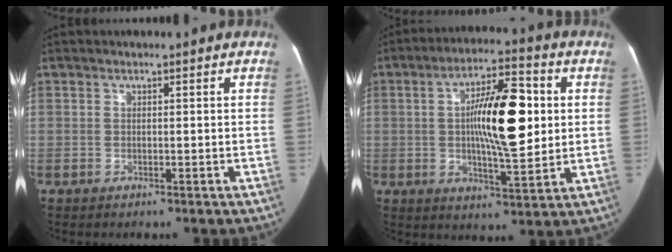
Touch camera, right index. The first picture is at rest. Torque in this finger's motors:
{"motor_torque": [1.55, 0.59, 0.68, 0.20]}